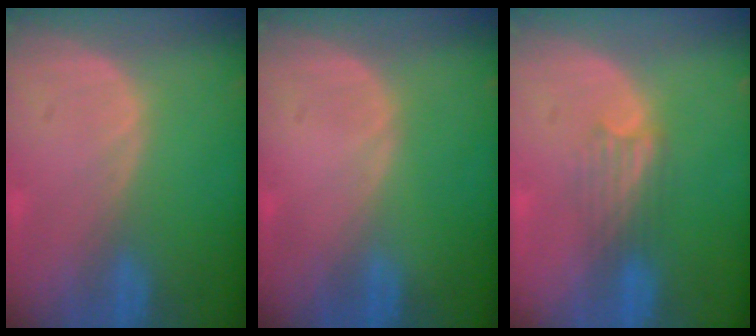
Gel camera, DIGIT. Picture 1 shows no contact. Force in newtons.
{"total": 0.0}
{"total": 3.2, "press": 2.9, "slide": 1.4}